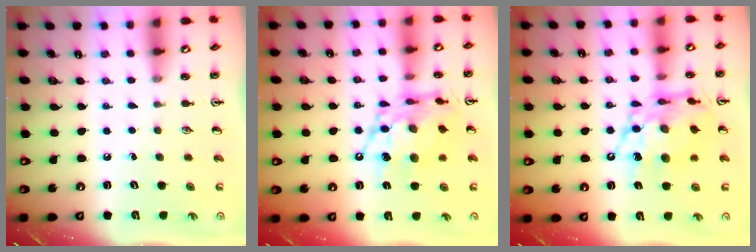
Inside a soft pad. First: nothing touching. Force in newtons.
{"total": 15.5, "press": 15.5, "slide": 1.2}
{"total": 14.8, "press": 14.7, "slide": 1.3}